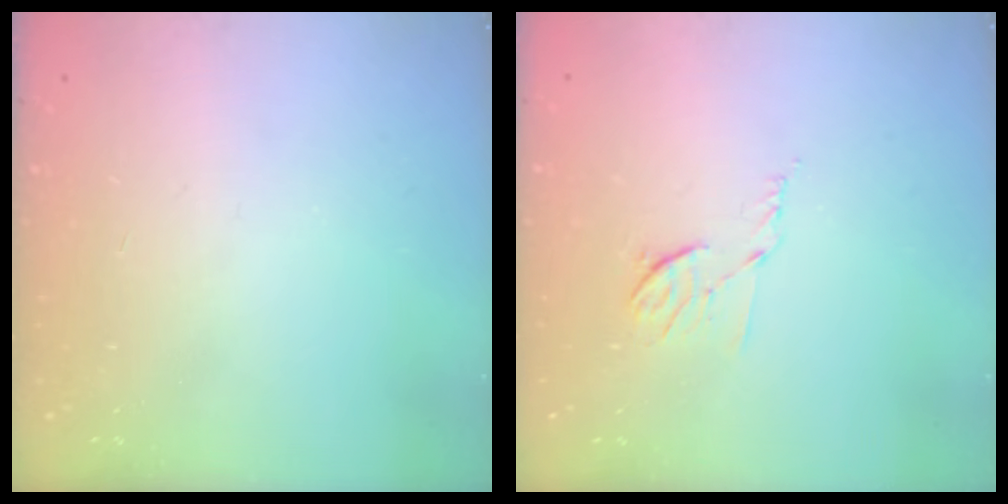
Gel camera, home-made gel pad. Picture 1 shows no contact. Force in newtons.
{"total": 5.9, "press": 5.9, "slide": 1.0}